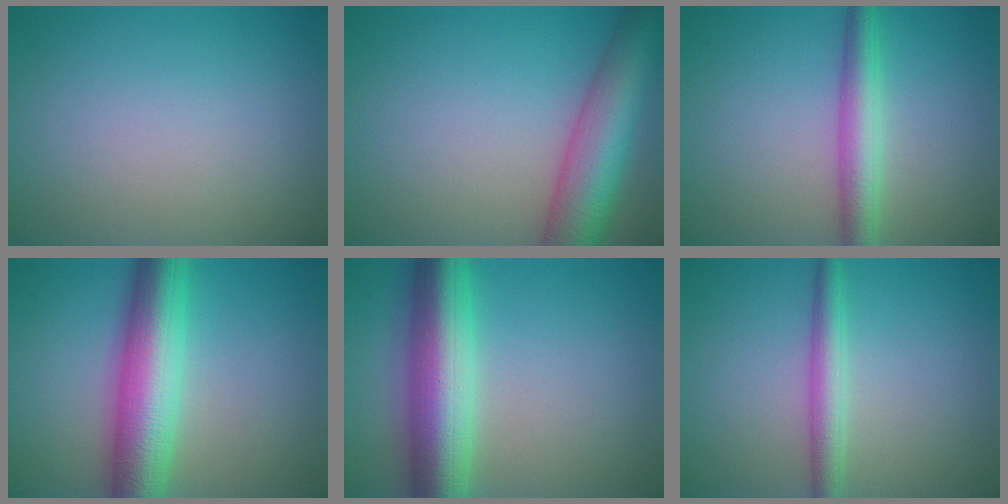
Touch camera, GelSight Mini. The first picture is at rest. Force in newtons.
{"total": 8.4, "press": 8.4, "slide": 0.4}
{"total": 4.0, "press": 4.0, "slide": 0.2}
{"total": 9.2, "press": 9.2, "slide": 0.1}
{"total": 9.5, "press": 9.5, "slide": 0.2}
{"total": 3.0, "press": 3.0, "slide": 0.1}